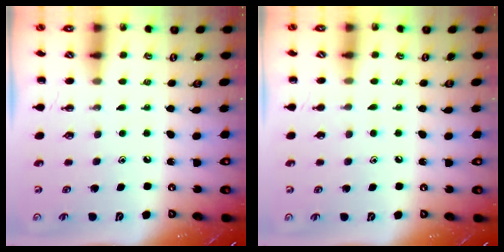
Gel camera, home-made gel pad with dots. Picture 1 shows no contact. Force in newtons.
{"total": 2.9, "press": 2.6, "slide": 1.2}